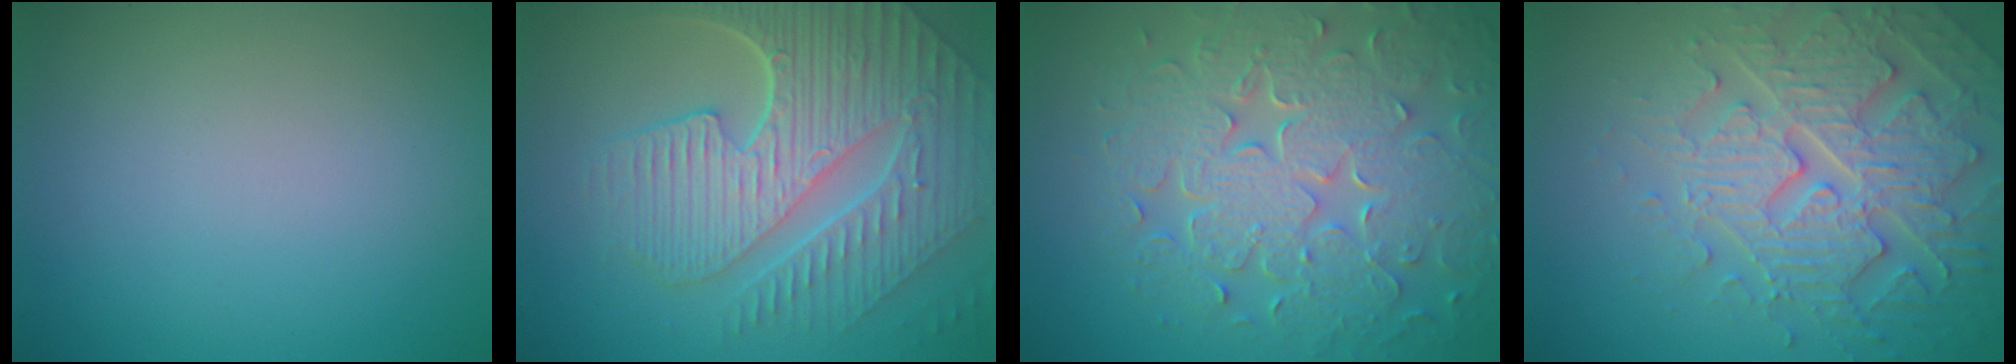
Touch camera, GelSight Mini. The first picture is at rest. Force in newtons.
{"total": 9.2, "press": 6.2, "slide": 6.8}
{"total": 8.7, "press": 6.4, "slide": 6.0}
{"total": 5.5, "press": 5.3, "slide": 1.4}